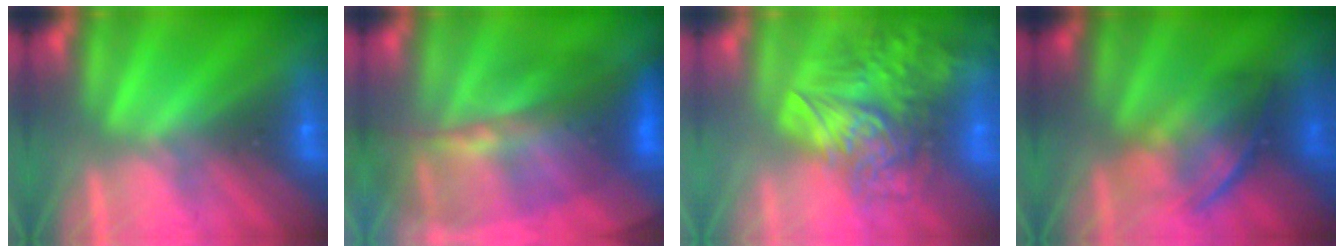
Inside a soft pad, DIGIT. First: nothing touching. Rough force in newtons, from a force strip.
{"total": 11.3}
{"total": 8.5}
{"total": 6.7}